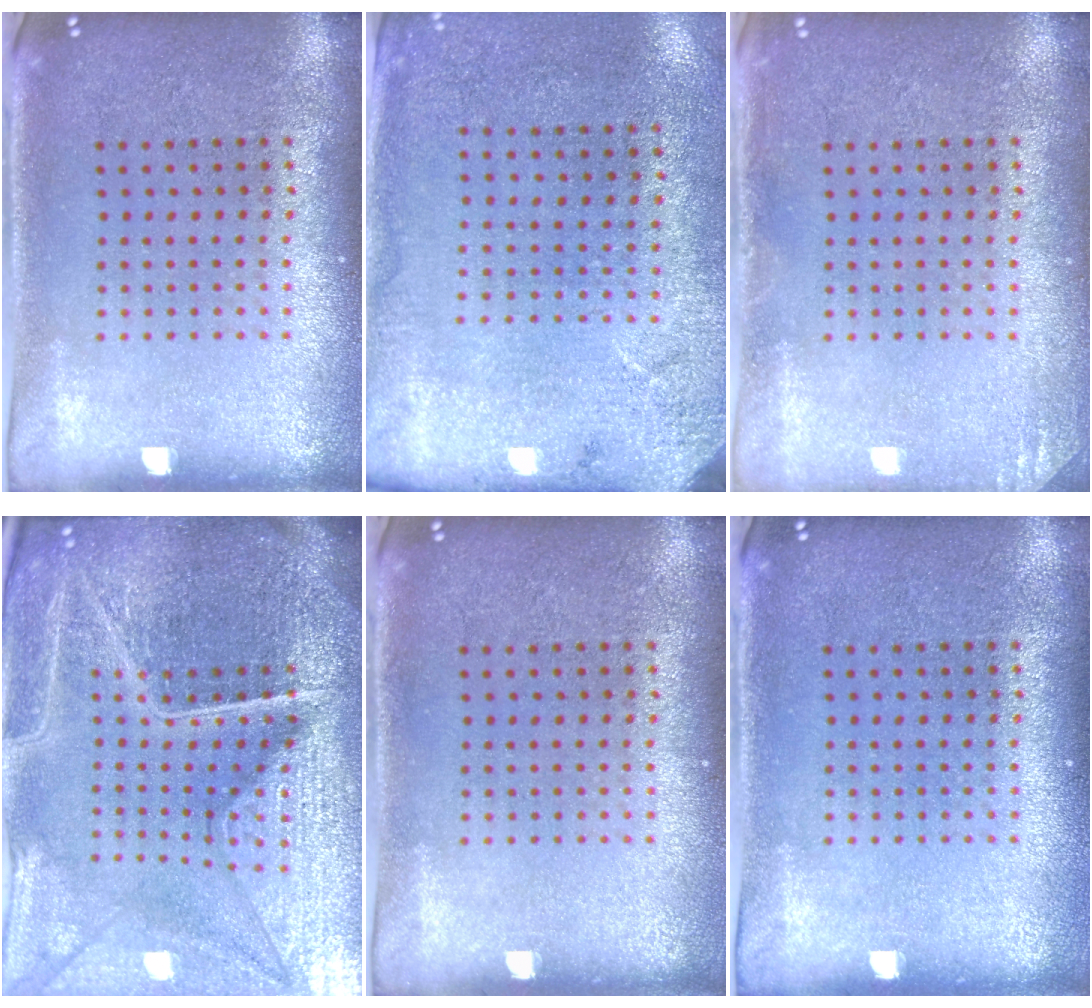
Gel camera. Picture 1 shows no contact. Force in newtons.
{"total": 2.7, "press": 2.2, "slide": 1.6}
{"total": 1.3, "press": 1.3, "slide": 0.1}
{"total": 6.5, "press": 5.7, "slide": 3.1}
{"total": 0.0}
{"total": 0.0}